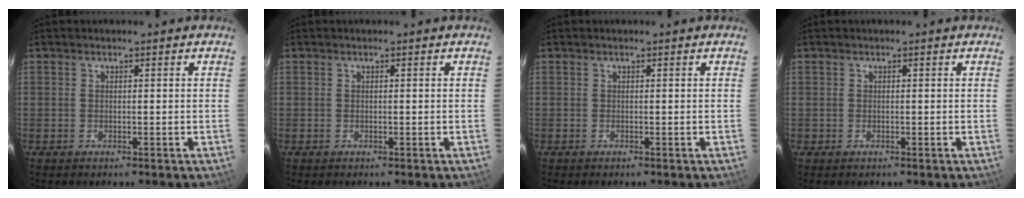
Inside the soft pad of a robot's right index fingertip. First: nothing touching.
{"total": 0.0}
{"total": 0.0}
{"total": 0.7, "force": [-0.3, 0.6, -0.1], "torque": [0.001, 0.002, -0.005]}